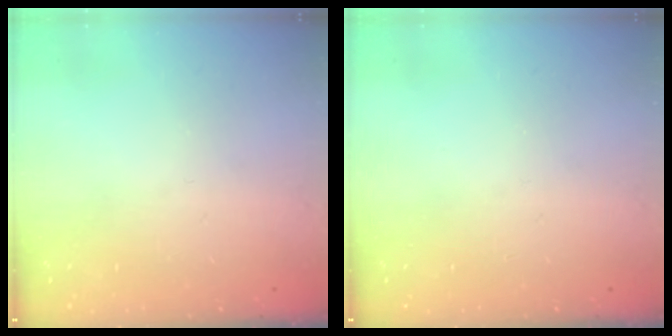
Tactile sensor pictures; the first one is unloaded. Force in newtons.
{"total": 0.0}